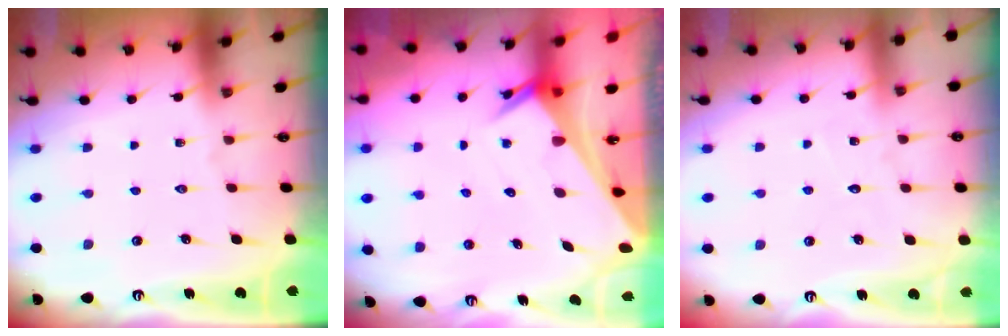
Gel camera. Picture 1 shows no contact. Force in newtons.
{"total": 3.7, "press": 3.7, "slide": 0.3}
{"total": 3.2, "press": 3.2, "slide": 0.4}